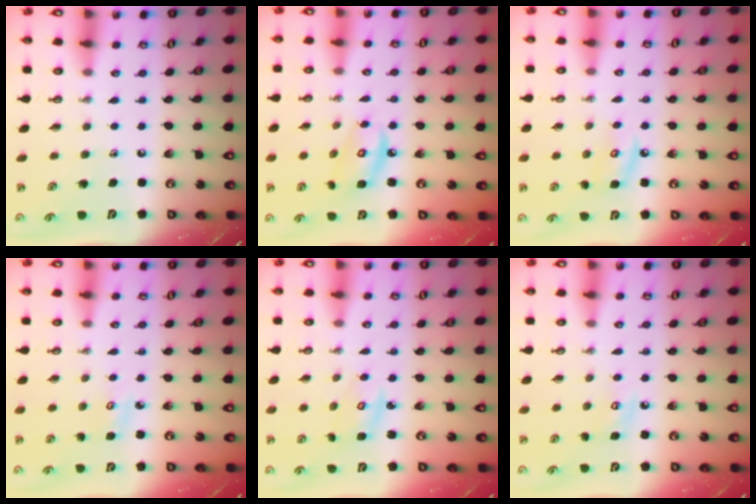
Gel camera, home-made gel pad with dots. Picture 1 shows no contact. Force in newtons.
{"total": 6.6, "press": 6.5, "slide": 0.4}
{"total": 6.2, "press": 6.2, "slide": 0.6}
{"total": 3.3, "press": 3.3, "slide": 0.3}
{"total": 3.4, "press": 3.4, "slide": 0.2}
{"total": 5.5, "press": 5.5, "slide": 0.6}